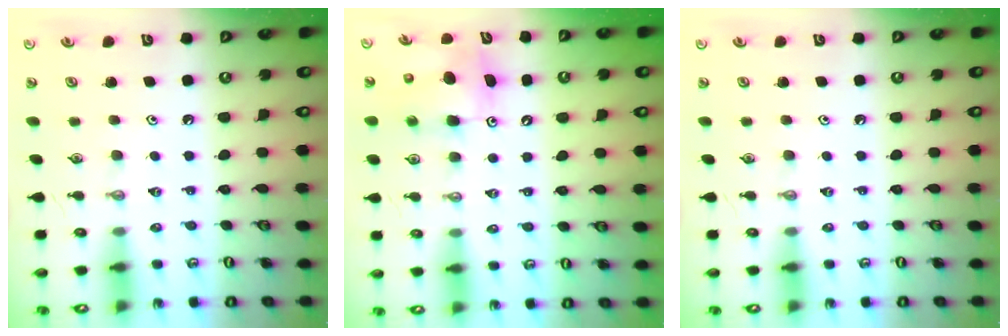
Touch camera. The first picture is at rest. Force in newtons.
{"total": 8.2, "press": 8.0, "slide": 1.7}
{"total": 0.0}